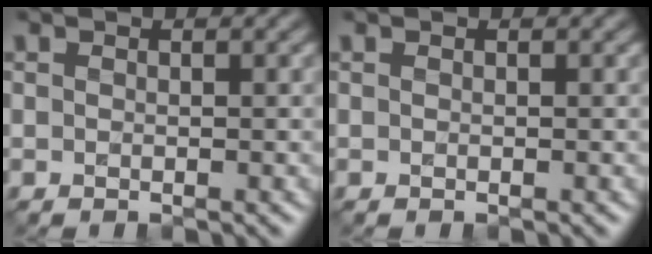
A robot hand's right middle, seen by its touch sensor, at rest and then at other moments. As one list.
[{"total": 0.0}]